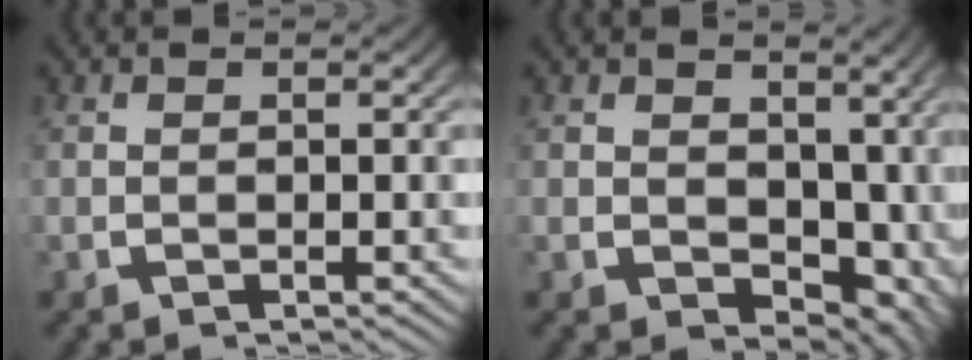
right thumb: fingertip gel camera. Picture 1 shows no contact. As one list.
[{"total": 6.5, "force": [0.7, 4.8, 4.3], "torque": [-0.062, -0.033, 0.028]}]